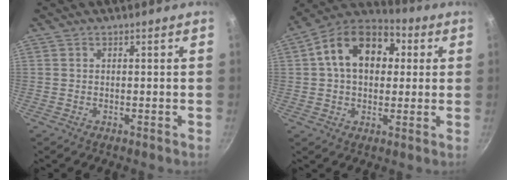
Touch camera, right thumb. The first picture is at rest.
{"total": 16.5, "force": [3.4, 11.4, 11.3], "torque": [-0.155, 0.026, 0.035]}